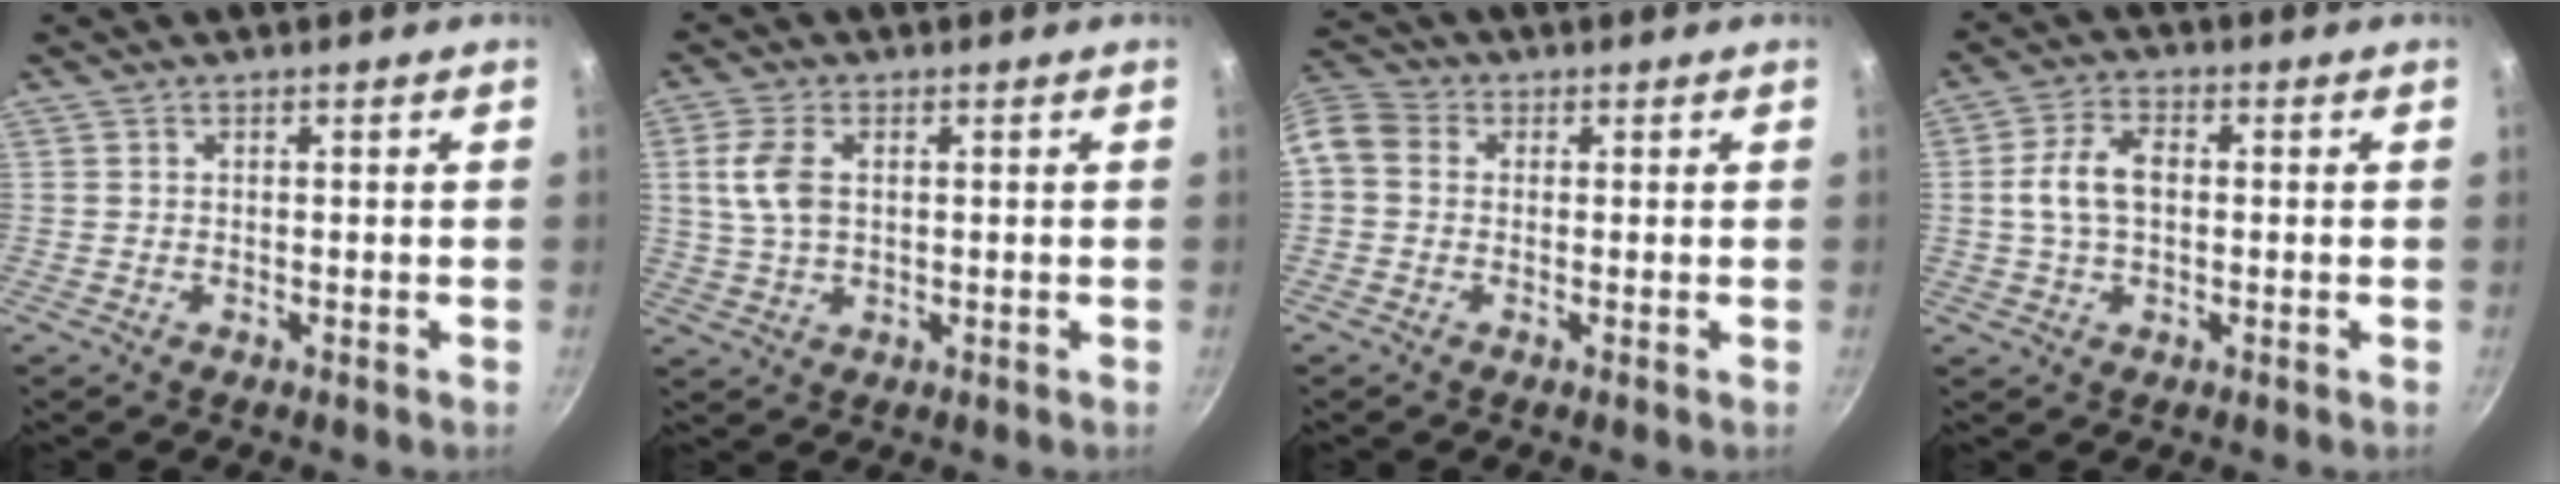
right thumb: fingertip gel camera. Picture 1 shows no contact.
{"total": 6.7, "force": [1.3, 4.0, 5.2], "torque": [-0.106, 0.001, 0.025]}
{"total": 7.7, "force": [0.1, 6.4, 4.3], "torque": [-0.098, 0.029, -0.016]}
{"total": 7.7, "force": [0.3, 4.7, 6.0], "torque": [-0.113, 0.021, -0.001]}